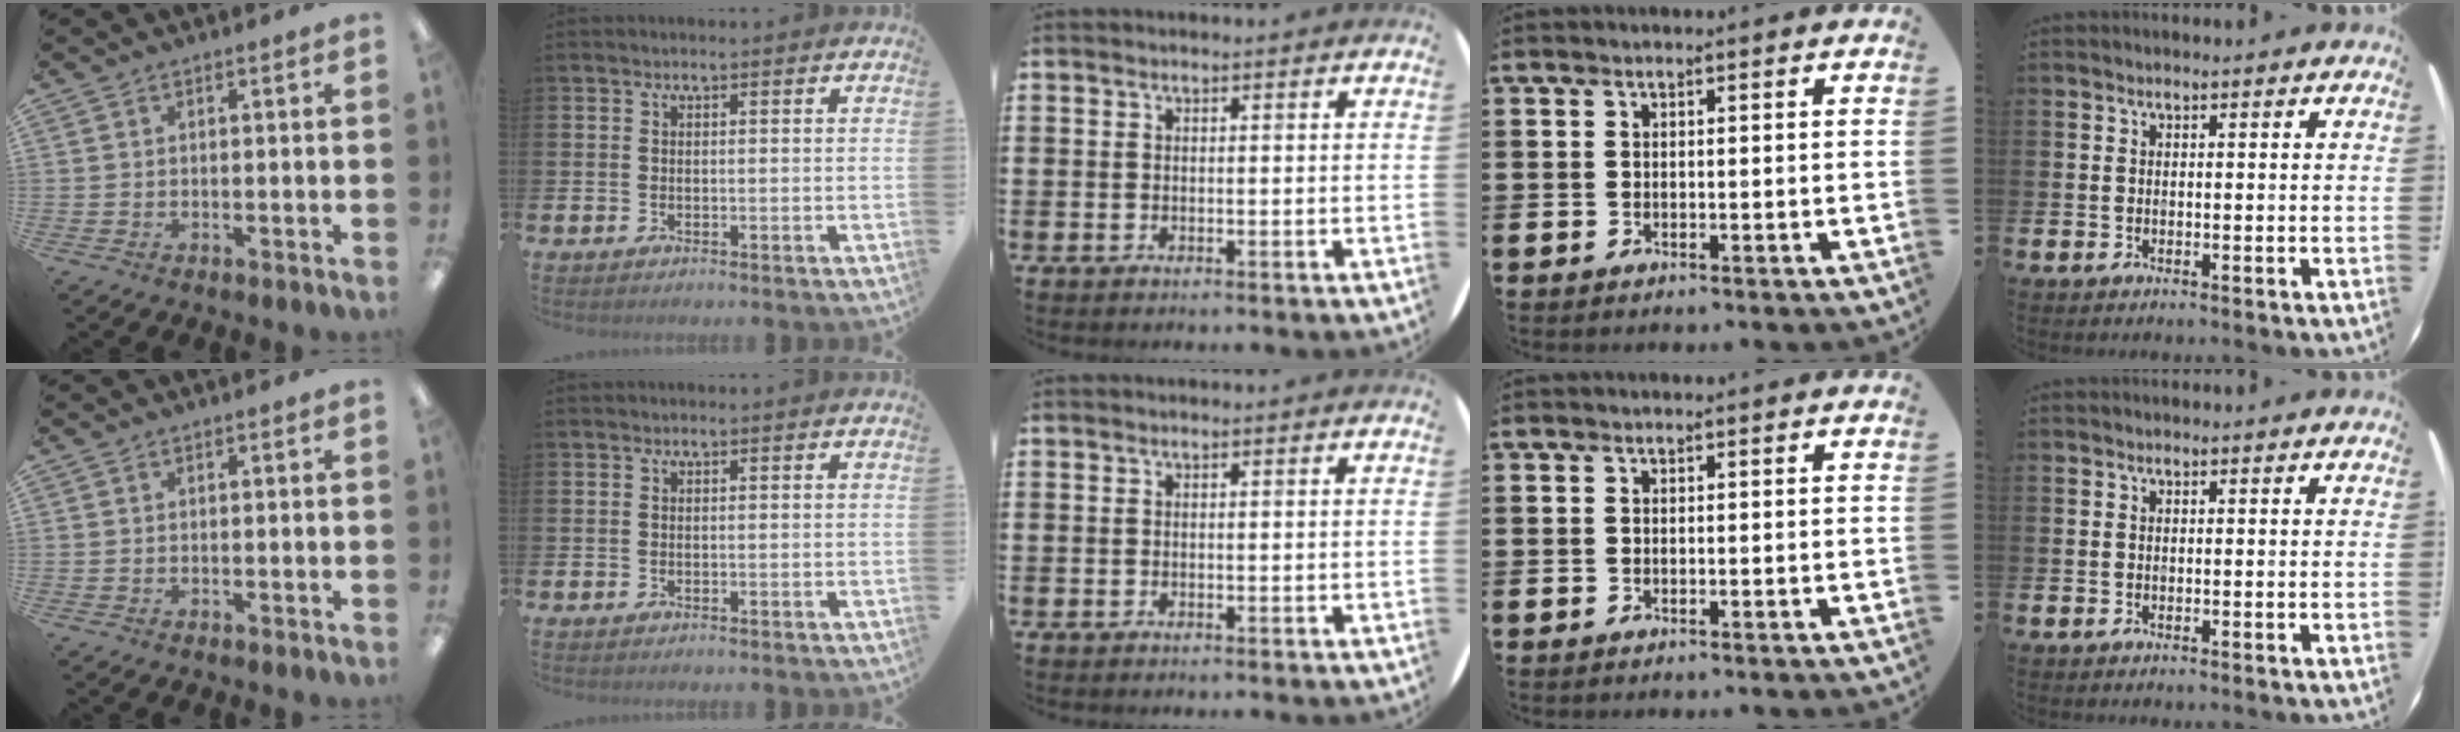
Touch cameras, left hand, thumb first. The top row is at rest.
{}